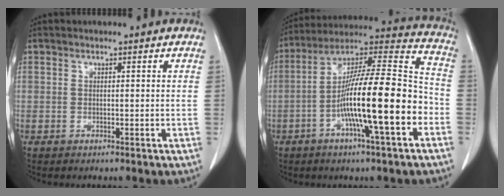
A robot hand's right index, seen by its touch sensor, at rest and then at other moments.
{"total": 19.2, "force": [-5.6, 1.7, 18.2], "torque": [-0.312, 0.007, -0.096]}